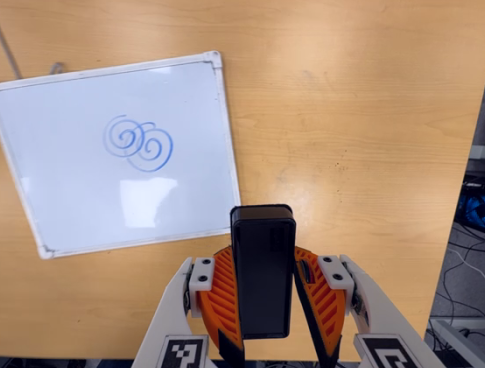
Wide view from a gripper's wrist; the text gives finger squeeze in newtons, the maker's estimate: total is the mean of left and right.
{"total": 5.7, "left": 5.6, "right": 5.8}